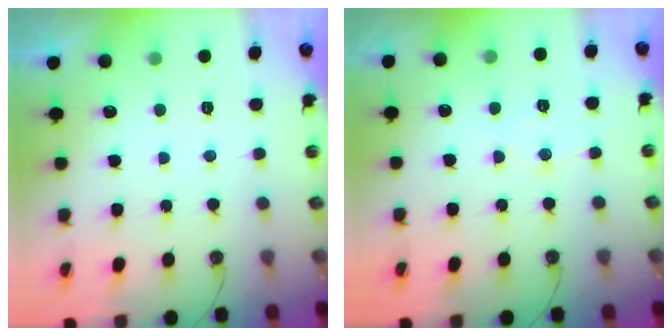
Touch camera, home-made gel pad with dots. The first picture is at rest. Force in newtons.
{"total": 6.4, "press": 6.4, "slide": 0.4}